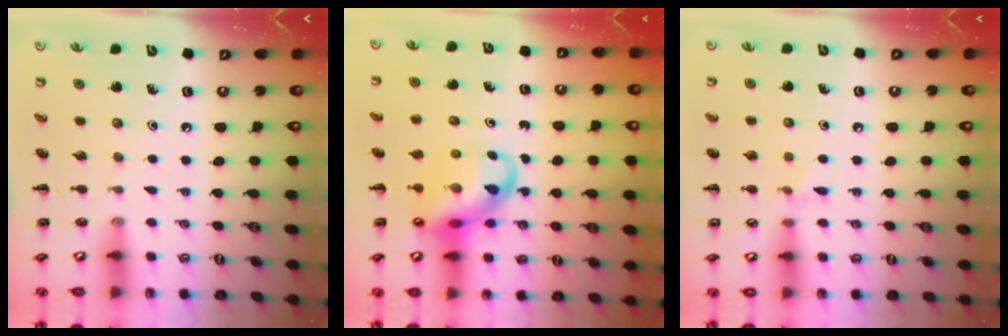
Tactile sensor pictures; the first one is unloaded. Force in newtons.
{"total": 10.8, "press": 10.4, "slide": 2.9}
{"total": 4.8, "press": 4.5, "slide": 1.6}